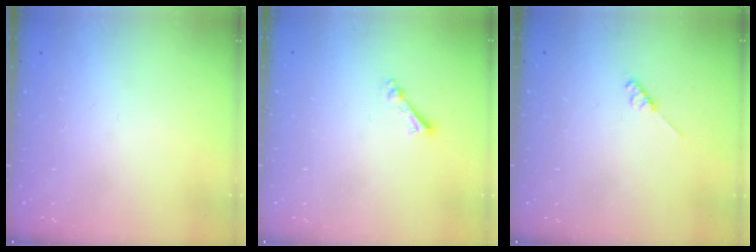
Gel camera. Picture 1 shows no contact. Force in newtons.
{"total": 2.5, "press": 2.4, "slide": 0.5}
{"total": 2.6, "press": 2.5, "slide": 0.4}